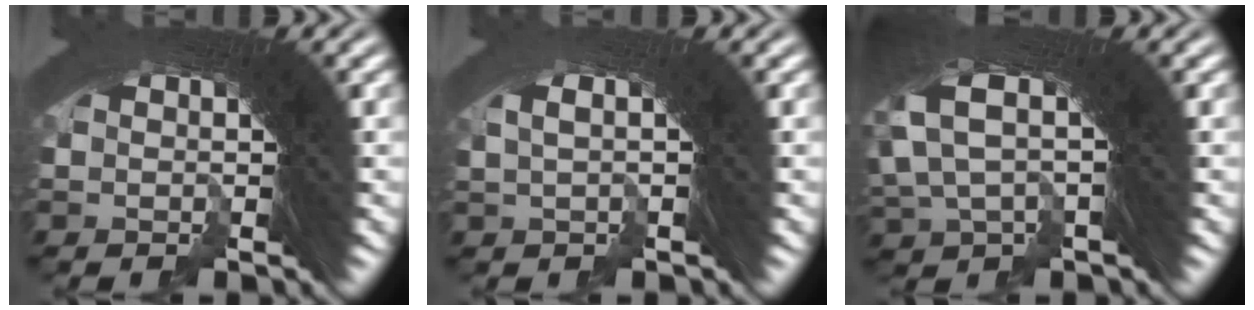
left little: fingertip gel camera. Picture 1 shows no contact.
{"total": 3.2, "force": [0.5, 2.4, 2.1], "torque": [-0.047, 0.018, -0.003]}
{"total": 8.3, "force": [1.5, 5.3, 6.2], "torque": [-0.142, 0.021, 0.010]}